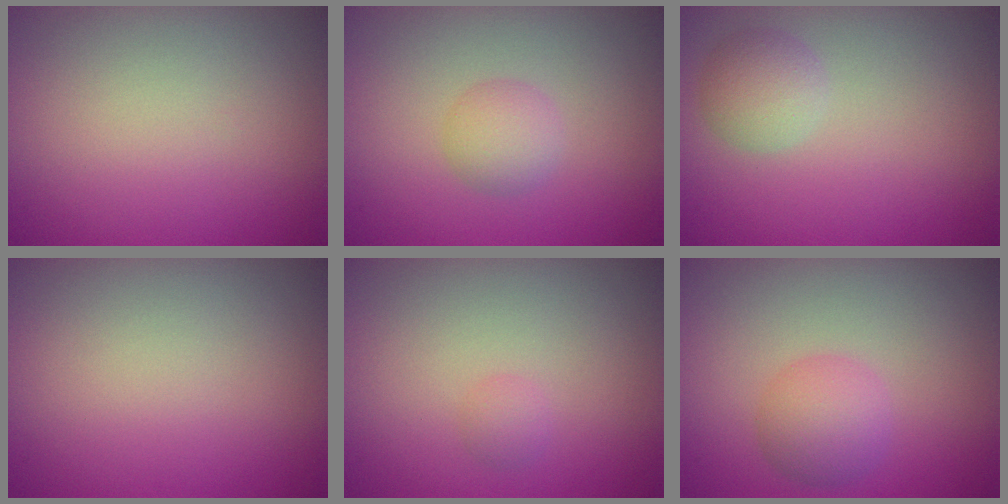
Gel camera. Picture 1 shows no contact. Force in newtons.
{"total": 2.1, "press": 2.1, "slide": 0.1}
{"total": 2.2, "press": 2.2, "slide": 0.1}
{"total": 0.0}
{"total": 0.8, "press": 0.8, "slide": 0.1}
{"total": 2.9, "press": 2.9, "slide": 0.2}